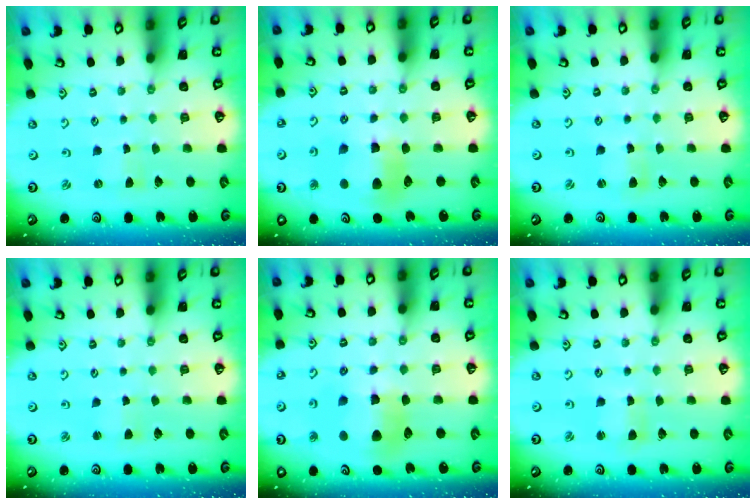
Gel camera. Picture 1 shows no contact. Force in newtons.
{"total": 10.0, "press": 9.9, "slide": 1.3}
{"total": 2.1, "press": 2.1, "slide": 0.3}
{"total": 2.2, "press": 2.2, "slide": 0.3}
{"total": 12.5, "press": 12.4, "slide": 1.7}
{"total": 2.1, "press": 2.1, "slide": 0.3}